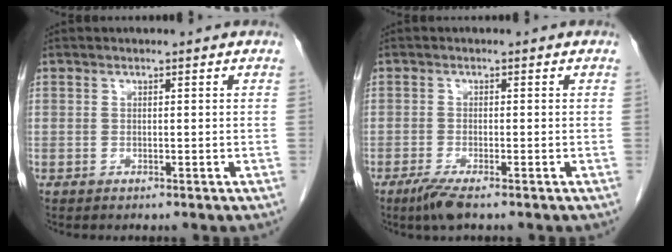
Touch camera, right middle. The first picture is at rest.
{"total": 3.1, "force": [-2.2, 0.2, 2.3], "torque": [-0.050, -0.010, -0.044]}